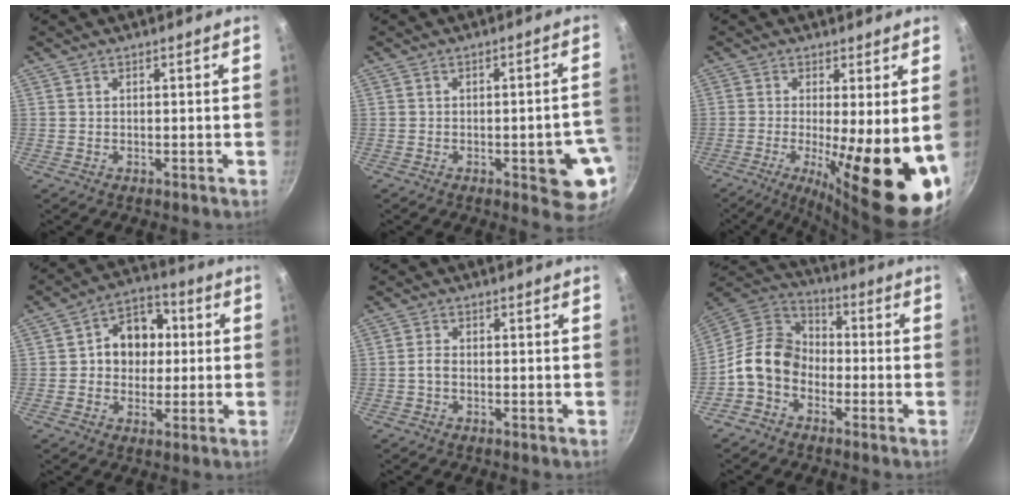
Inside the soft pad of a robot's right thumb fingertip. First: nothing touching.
{"total": 9.9, "force": [-2.7, 3.4, 8.9], "torque": [-0.076, 0.013, -0.030]}
{"total": 17.9, "force": [-2.9, 4.5, 17.1], "torque": [-0.237, -0.025, -0.035]}
{"total": 10.8, "force": [1.0, 8.8, 6.2], "torque": [-0.044, 0.016, 0.001]}
{"total": 1.7, "force": [-0.6, 0.9, 1.3], "torque": [-0.028, 0.011, -0.016]}
{"total": 11.6, "force": [-3.5, 8.9, 6.5], "torque": [-0.081, 0.047, -0.094]}